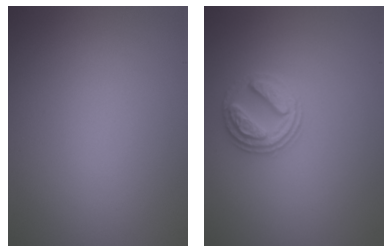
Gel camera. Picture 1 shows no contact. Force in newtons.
{"total": 2.7, "press": 2.7, "slide": 0.7}